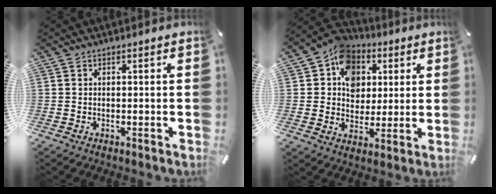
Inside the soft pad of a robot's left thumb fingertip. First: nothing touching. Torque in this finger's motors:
{"motor_torque": [0.38, 0.33, 0.31, -0.18, 0.15]}